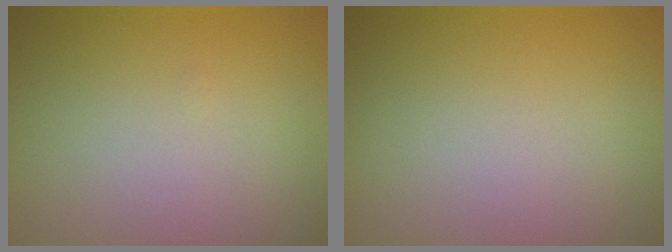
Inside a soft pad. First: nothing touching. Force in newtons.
{"total": 0.0}